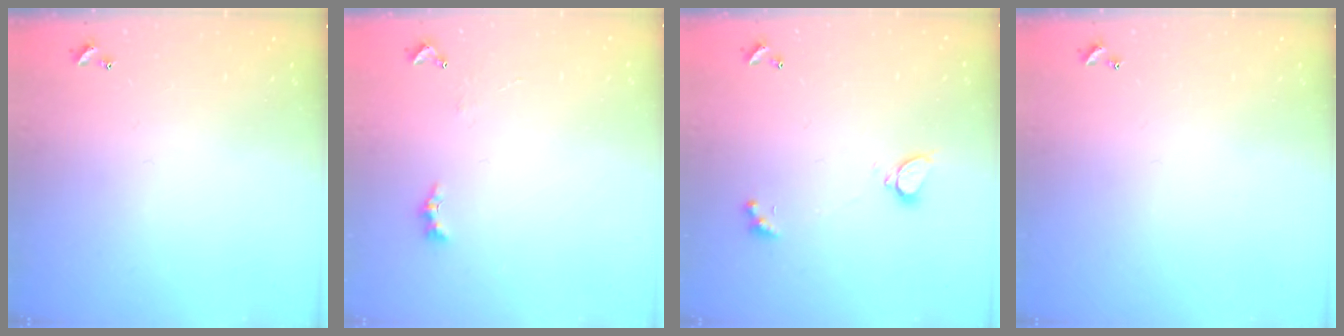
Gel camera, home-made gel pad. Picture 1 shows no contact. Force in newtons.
{"total": 2.0, "press": 1.9, "slide": 0.6}
{"total": 2.3, "press": 2.2, "slide": 0.7}
{"total": 0.0}